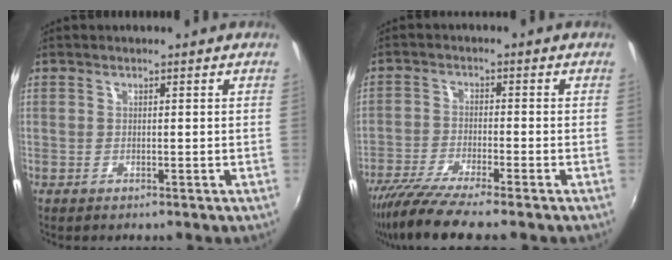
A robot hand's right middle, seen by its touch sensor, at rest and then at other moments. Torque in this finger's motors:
{"motor_torque": [1.12, -1.02, 0.23, 0.14]}